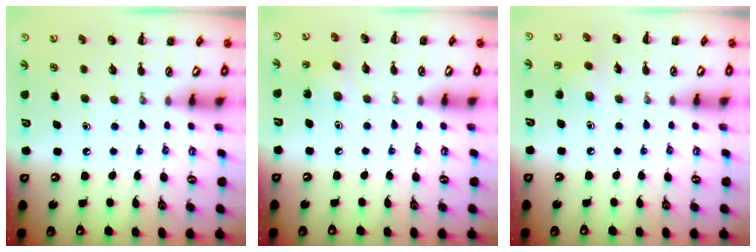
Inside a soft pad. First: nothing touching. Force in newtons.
{"total": 2.4, "press": 2.2, "slide": 0.8}
{"total": 5.1, "press": 4.8, "slide": 1.6}